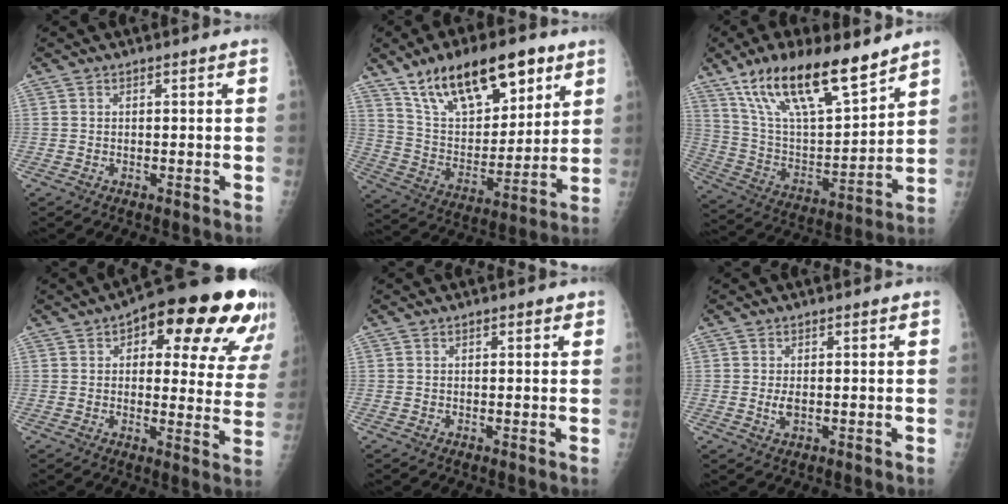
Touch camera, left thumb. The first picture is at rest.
{"total": 21.4, "force": [13.0, 9.6, 13.9], "torque": [-0.190, -0.042, 0.236]}
{"total": 21.5, "force": [14.8, 6.7, 14.1], "torque": [-0.222, -0.058, 0.273]}
{"total": 22.5, "force": [11.9, 9.4, 16.7], "torque": [-0.172, -0.010, 0.141]}
{"total": 1.2, "force": [0.7, 0.6, 0.8], "torque": [-0.008, 0.000, 0.006]}
{"total": 2.1, "force": [0.0, 1.1, 1.8], "torque": [-0.036, -0.005, 0.001]}